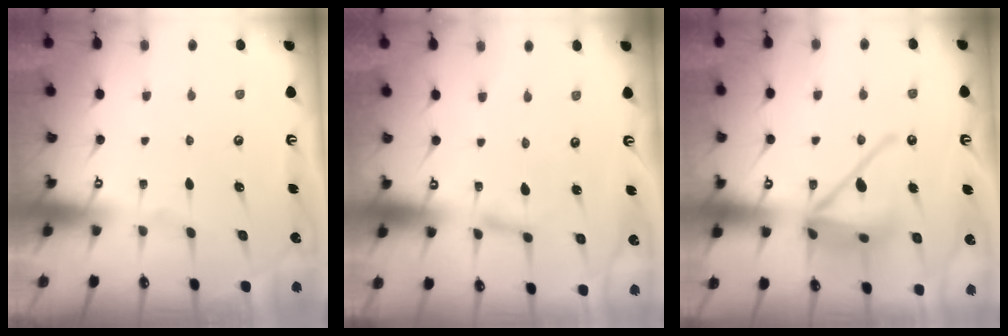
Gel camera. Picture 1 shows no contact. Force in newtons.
{"total": 2.1, "press": 2.1, "slide": 0.1}
{"total": 16.3, "press": 16.2, "slide": 2.1}